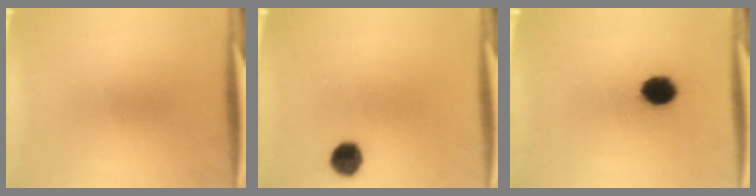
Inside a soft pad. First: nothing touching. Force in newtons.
{"total": 5.5}
{"total": 7.5}